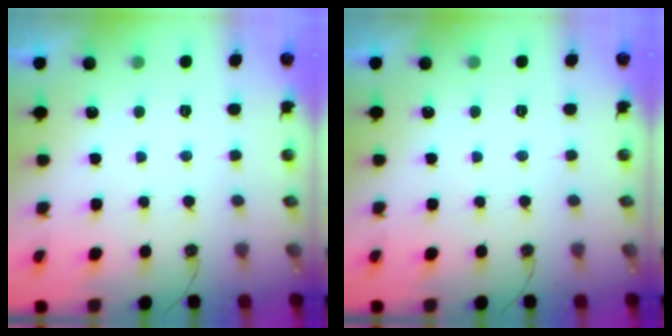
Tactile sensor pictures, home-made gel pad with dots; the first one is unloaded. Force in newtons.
{"total": 0.0}